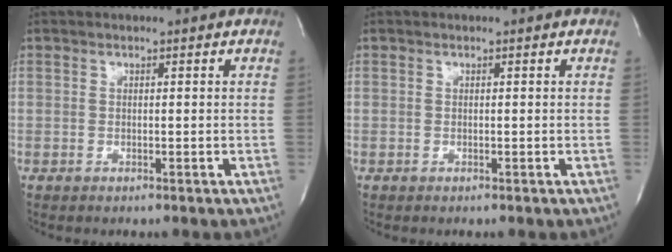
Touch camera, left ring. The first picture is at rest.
{"total": 0.0}